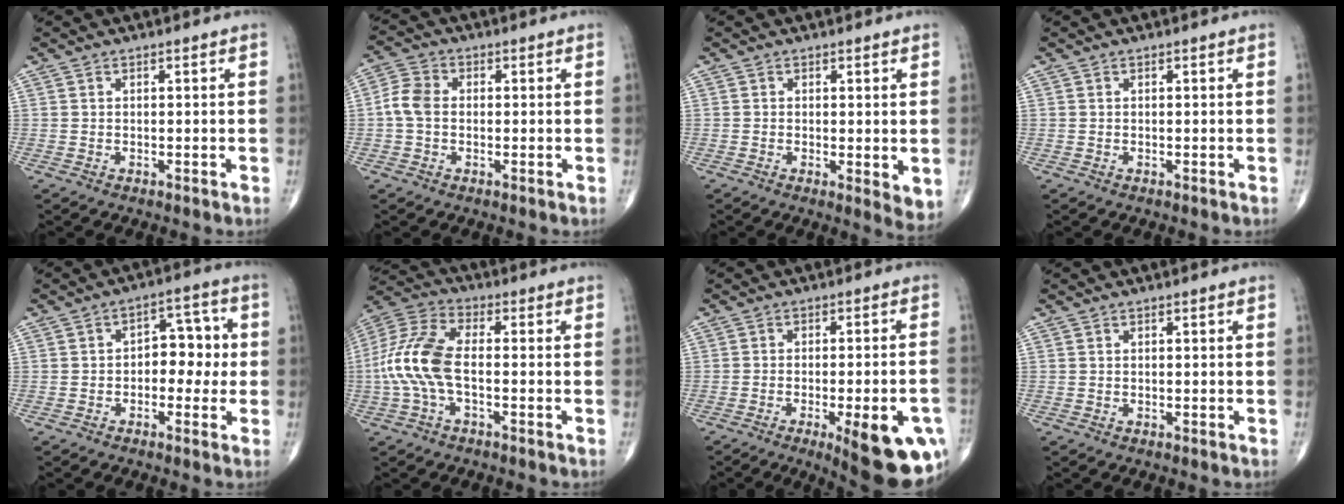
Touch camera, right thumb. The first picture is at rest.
{"total": 5.0, "force": [-0.3, 3.6, 3.3], "torque": [-0.069, 0.015, -0.015]}
{"total": 4.1, "force": [-0.2, 1.4, 3.8], "torque": [-0.054, -0.015, -0.004]}
{"total": 0.0}
{"total": 7.6, "force": [-0.5, 5.0, 5.7], "torque": [-0.038, 0.028, -0.018]}
{"total": 12.2, "force": [-1.8, 5.6, 10.7], "torque": [-0.250, 0.028, -0.042]}
{"total": 17.3, "force": [-7.2, 5.2, 14.9], "torque": [-0.141, 0.013, -0.082]}
{"total": 0.0}